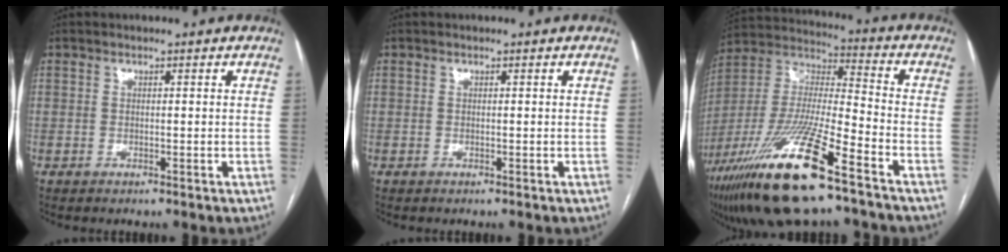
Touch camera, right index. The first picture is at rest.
{"total": 0.0}
{"total": 22.3, "force": [-13.4, 2.8, 17.6], "torque": [-0.379, -0.048, -0.248]}